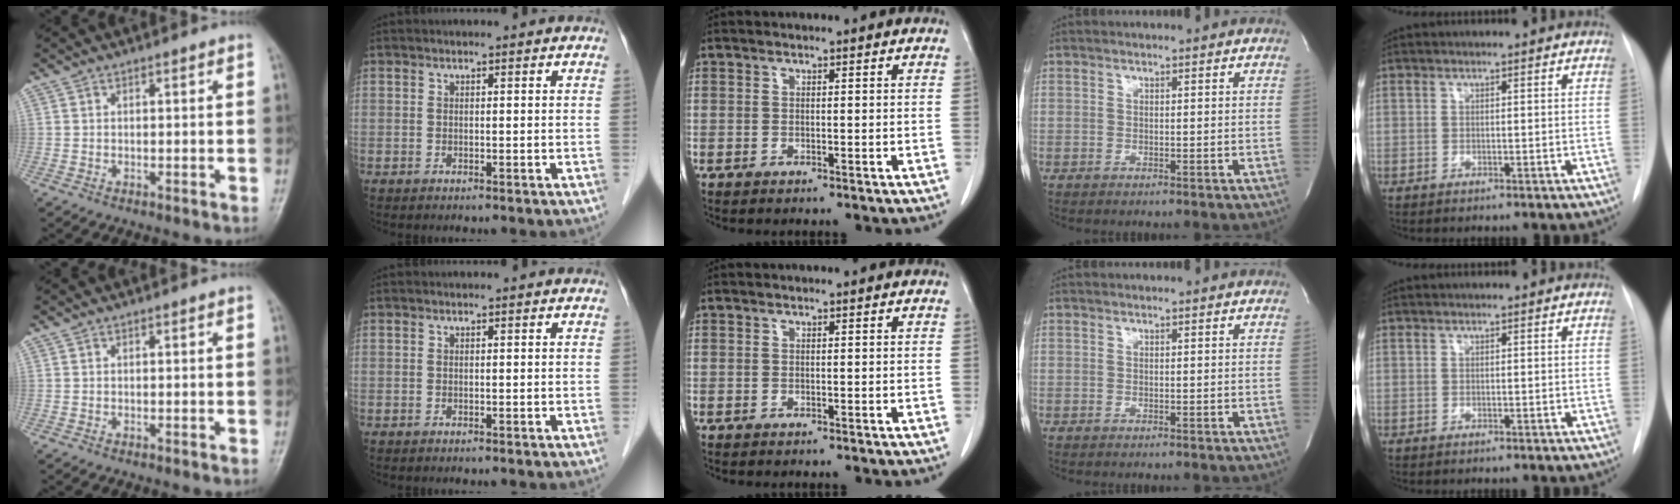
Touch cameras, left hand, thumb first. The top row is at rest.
{}